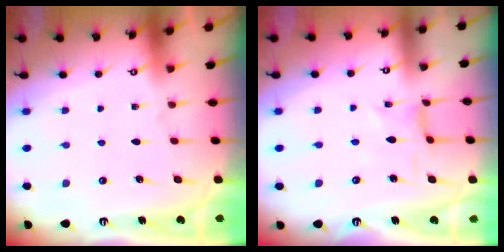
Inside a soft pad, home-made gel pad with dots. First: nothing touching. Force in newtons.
{"total": 0.9, "press": 0.9, "slide": 0.3}